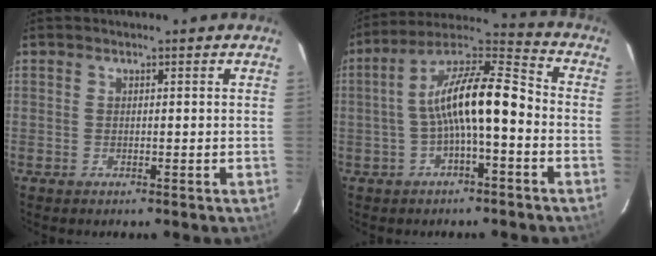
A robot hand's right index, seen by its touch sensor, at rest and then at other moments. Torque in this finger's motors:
{"motor_torque": [1.71, -0.36, 1.05, 0.21]}